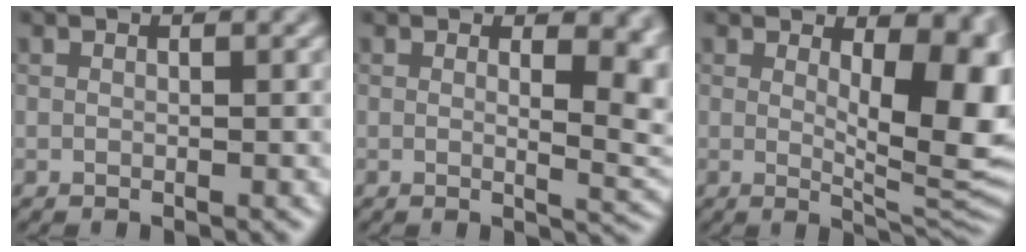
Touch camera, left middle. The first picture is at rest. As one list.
[{"total": 5.9, "force": [1.5, 2.5, 5.2], "torque": [-0.041, -0.005, 0.024]}, {"total": 9.4, "force": [2.0, 3.8, 8.3], "torque": [-0.100, -0.014, 0.042]}]